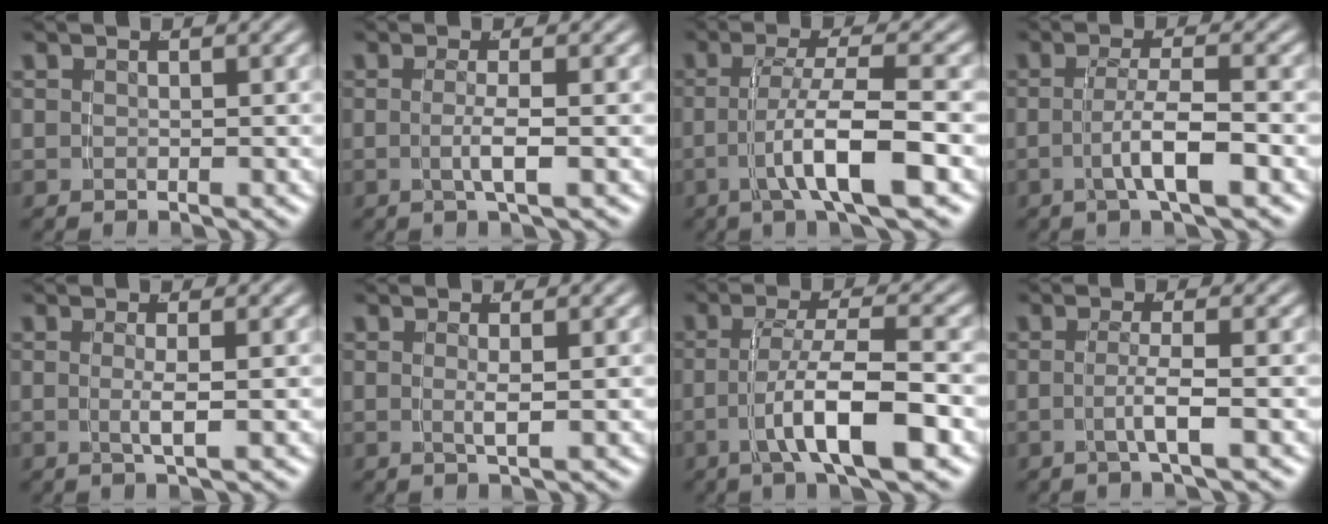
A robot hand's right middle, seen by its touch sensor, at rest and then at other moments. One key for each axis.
{"total": 2.0, "fx": -0.6, "fy": -0.7, "fz": 1.8, "tx": -0.036, "ty": -0.008, "tz": -0.006}
{"total": 5.7, "fx": -1.8, "fy": 0.5, "fz": 5.3, "tx": -0.093, "ty": -0.003, "tz": -0.030}
{"total": 3.6, "fx": -1.3, "fy": -0.1, "fz": 3.4, "tx": -0.054, "ty": -0.002, "tz": -0.019}
{"total": 1.8, "fx": -0.2, "fy": -0.7, "fz": 1.6, "tx": -0.033, "ty": -0.009, "tz": 0.001}
{"total": 1.4, "fx": 0.1, "fy": -0.6, "fz": 1.2, "tx": -0.025, "ty": -0.007, "tz": 0.005}
{"total": 6.1, "fx": -2.1, "fy": 0.9, "fz": 5.7, "tx": -0.094, "ty": -0.002, "tz": -0.034}
{"total": 2.3, "fx": -0.8, "fy": -0.8, "fz": 1.9, "tx": -0.036, "ty": -0.005, "tz": -0.013}